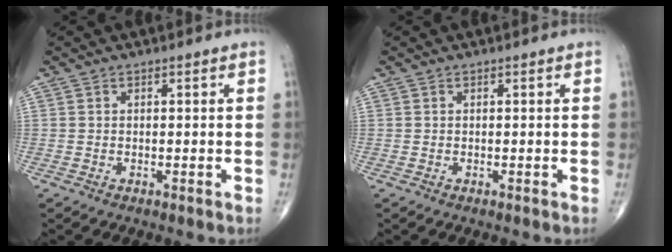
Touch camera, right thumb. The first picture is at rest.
{"total": 0.0}